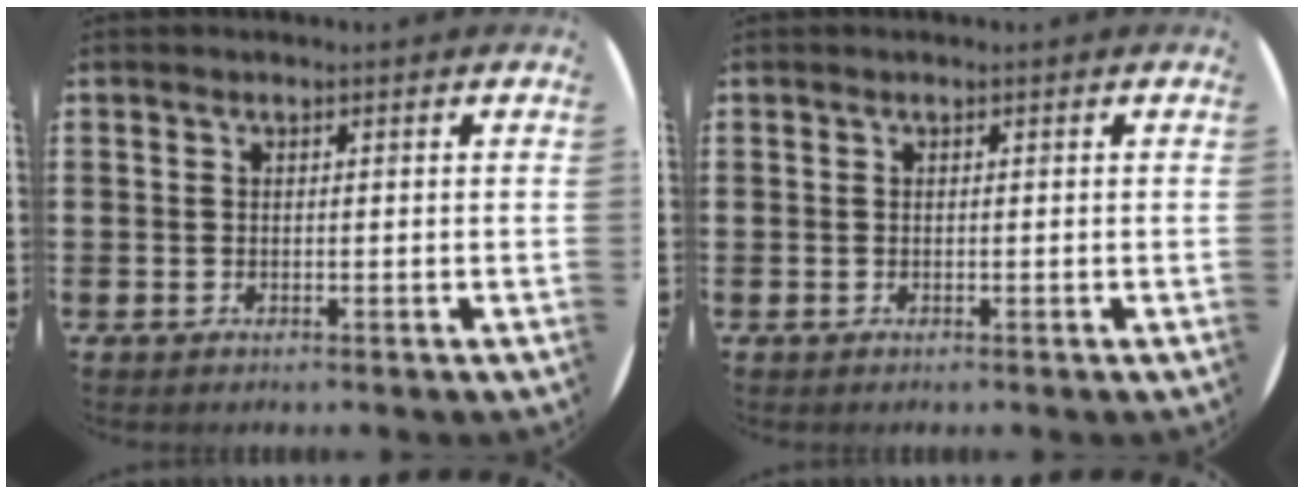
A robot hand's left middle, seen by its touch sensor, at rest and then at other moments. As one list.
[{"total": 0.0}]